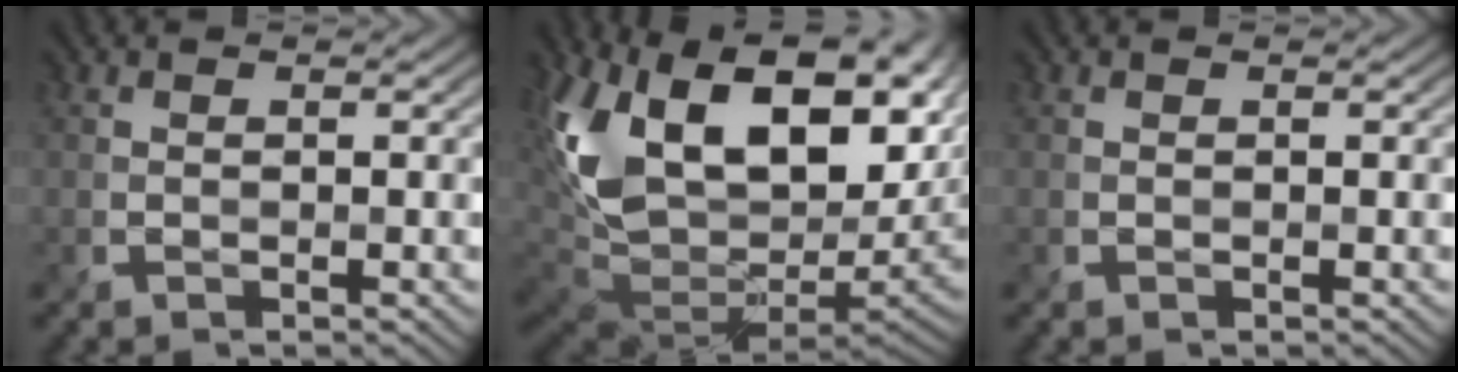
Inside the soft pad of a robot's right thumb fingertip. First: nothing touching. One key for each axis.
{"total": 21.1, "fx": 4.6, "fy": 12.5, "fz": 16.4, "tx": -0.297, "ty": -0.005, "tz": 0.123}
{"total": 0.0}